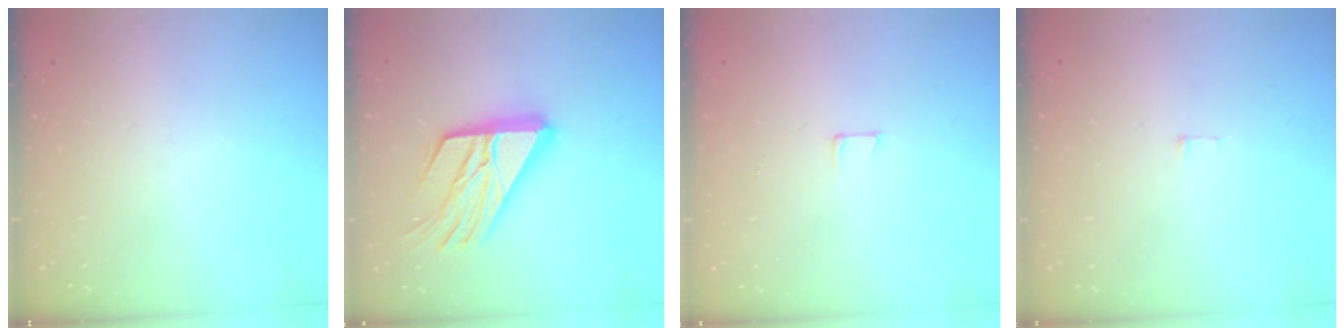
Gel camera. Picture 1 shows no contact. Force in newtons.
{"total": 20.1, "press": 20.0, "slide": 2.1}
{"total": 4.4, "press": 4.4, "slide": 0.3}
{"total": 3.8, "press": 3.8, "slide": 0.3}